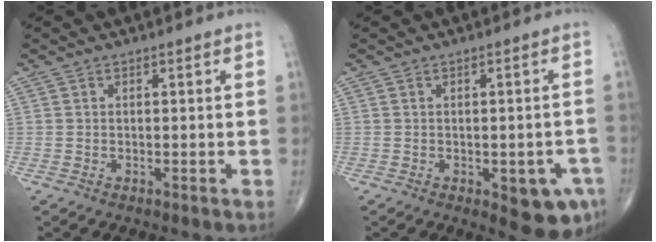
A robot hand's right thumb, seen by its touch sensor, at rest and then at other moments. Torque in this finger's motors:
{"motor_torque": [1.21, 1.27, 0.78, -0.56, 0.16]}